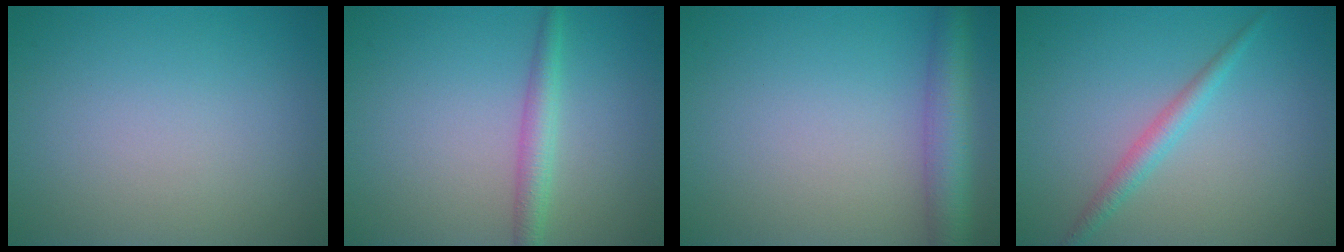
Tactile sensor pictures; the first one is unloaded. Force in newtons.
{"total": 2.3, "press": 2.3, "slide": 0.0}
{"total": 4.6, "press": 4.6, "slide": 0.1}
{"total": 1.9, "press": 1.9, "slide": 0.0}